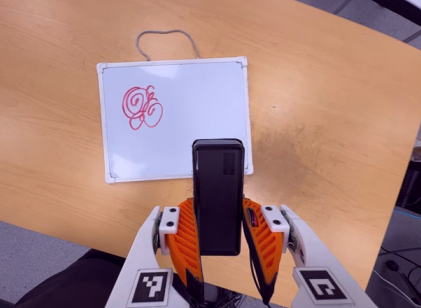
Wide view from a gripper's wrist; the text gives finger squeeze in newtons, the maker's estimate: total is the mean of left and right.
{"total": 4.7, "left": 3.4, "right": 6.1}